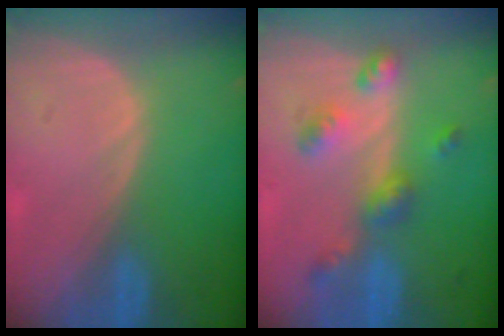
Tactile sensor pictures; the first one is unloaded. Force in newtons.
{"total": 6.3, "press": 5.6, "slide": 3.0}